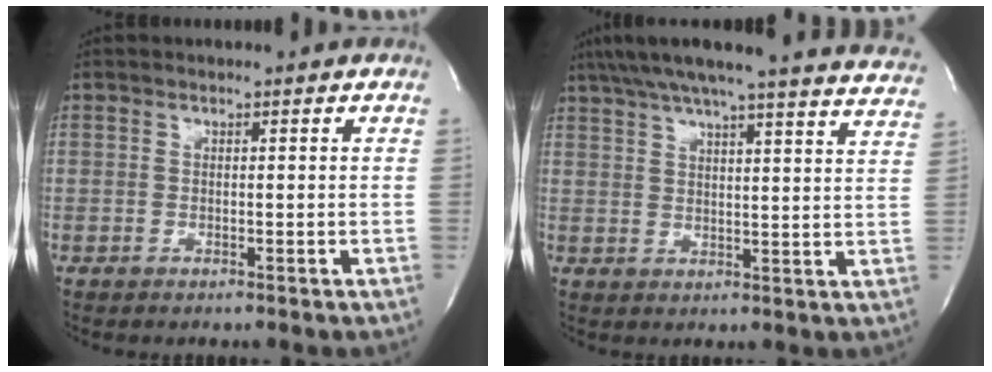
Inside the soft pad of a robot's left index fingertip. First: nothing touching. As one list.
[{"total": 29.0, "force": [26.3, 2.1, 12.0], "torque": [-0.198, -0.039, 0.316]}]